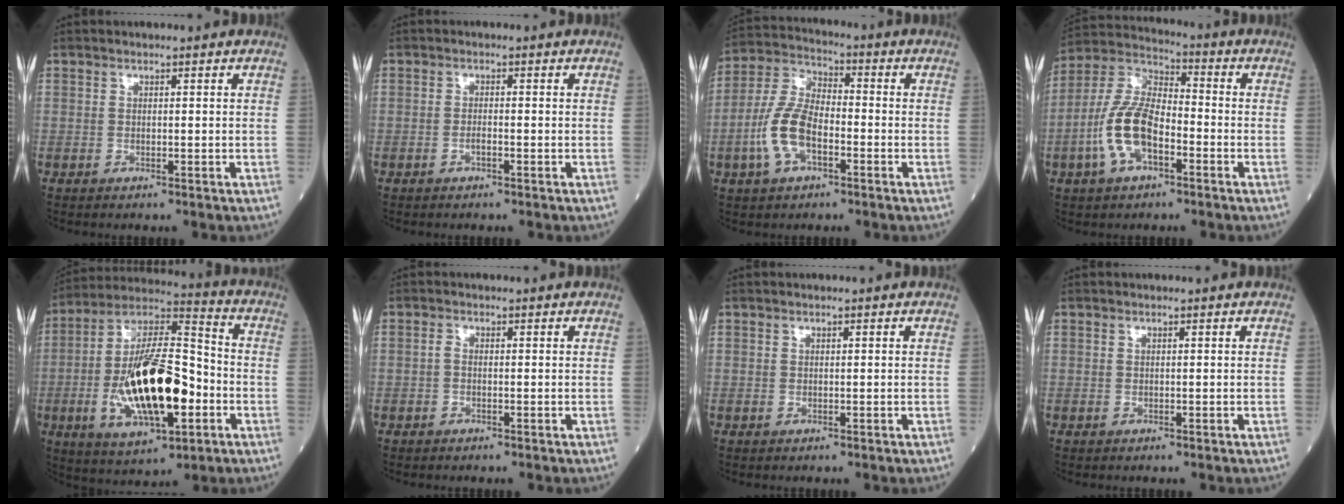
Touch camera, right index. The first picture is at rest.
{"total": 1.1, "force": [-0.5, 0.3, 0.9], "torque": [-0.017, 0.001, -0.010]}
{"total": 9.8, "force": [-3.1, 4.6, 8.1], "torque": [-0.188, 0.013, -0.064]}
{"total": 11.5, "force": [-3.8, 5.0, 9.6], "torque": [-0.218, 0.013, -0.078]}
{"total": 20.7, "force": [-4.4, 6.8, 19.1], "torque": [-0.368, 0.006, -0.070]}
{"total": 0.8, "force": [-0.2, 0.5, 0.7], "torque": [-0.013, 0.002, -0.007]}
{"total": 0.0}
{"total": 0.0}